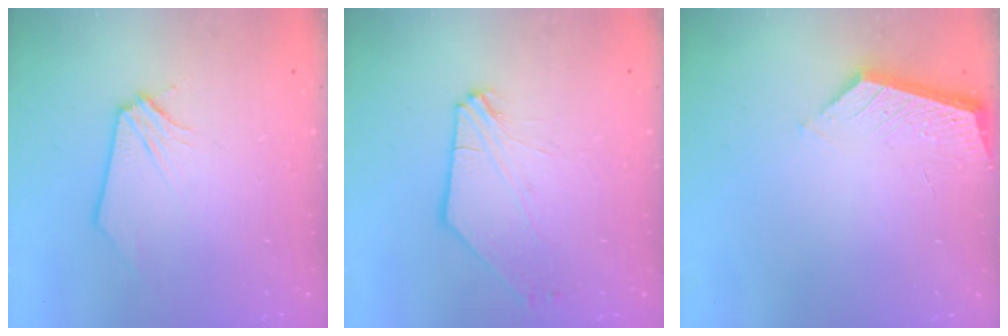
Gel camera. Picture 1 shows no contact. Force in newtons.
{"total": 5.4, "press": 5.3, "slide": 0.8}
{"total": 4.1, "press": 4.1, "slide": 0.2}